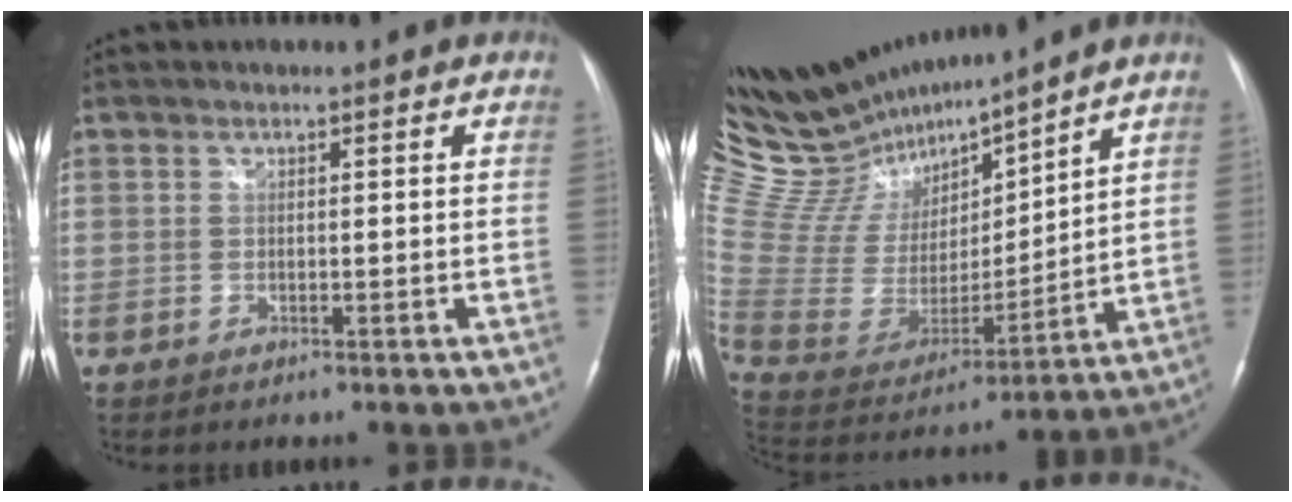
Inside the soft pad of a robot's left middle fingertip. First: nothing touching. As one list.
[{"total": 20.8, "force": [18.7, 3.6, 8.4], "torque": [-0.170, -0.003, 0.348]}]